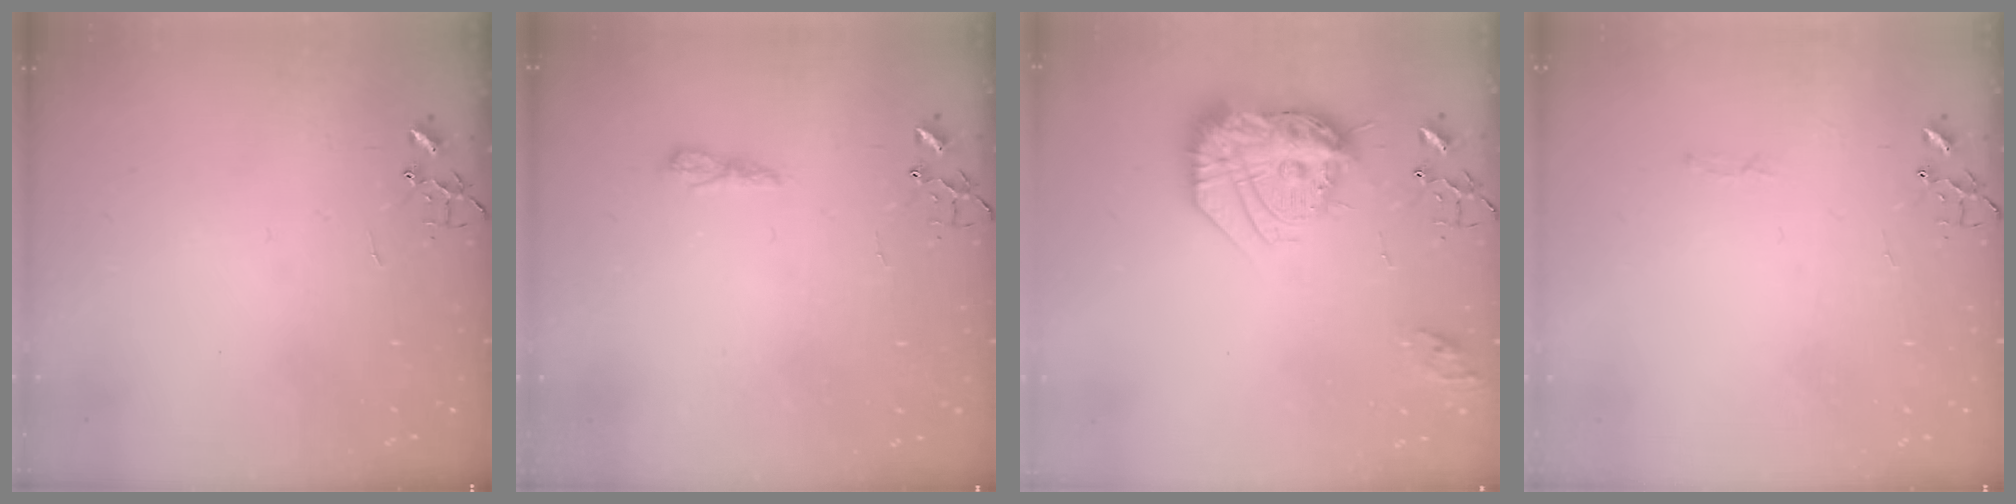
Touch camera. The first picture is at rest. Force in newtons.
{"total": 5.5, "press": 5.5, "slide": 0.6}
{"total": 20.9, "press": 20.8, "slide": 1.7}
{"total": 2.8, "press": 2.8, "slide": 0.4}